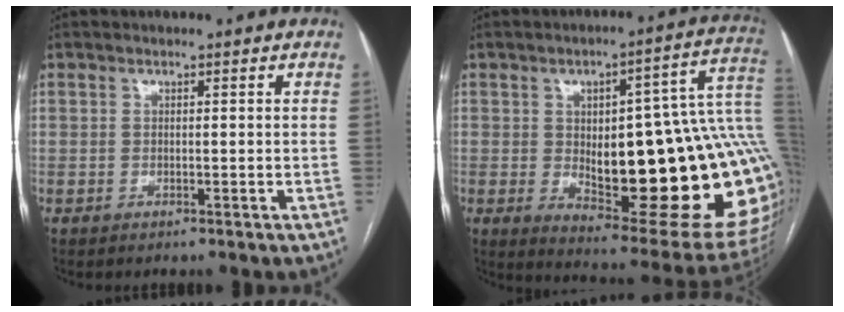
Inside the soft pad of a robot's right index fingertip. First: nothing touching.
{"total": 30.7, "force": [-0.7, 7.9, 29.7], "torque": [-0.302, 0.024, 0.010]}